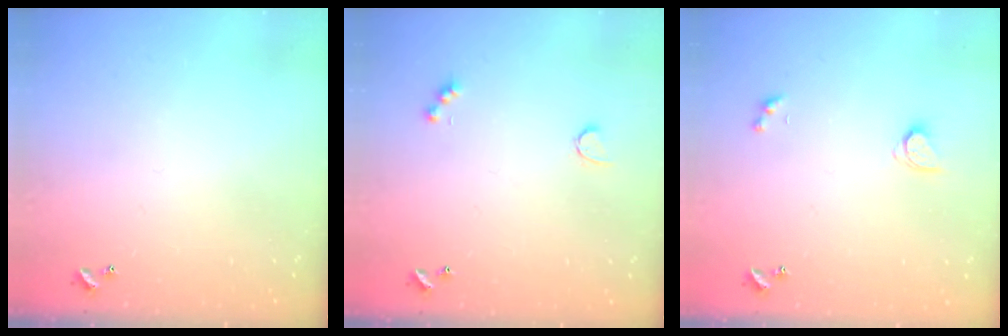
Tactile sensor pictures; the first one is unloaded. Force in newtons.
{"total": 2.6, "press": 2.5, "slide": 0.5}
{"total": 2.6, "press": 2.6, "slide": 0.3}